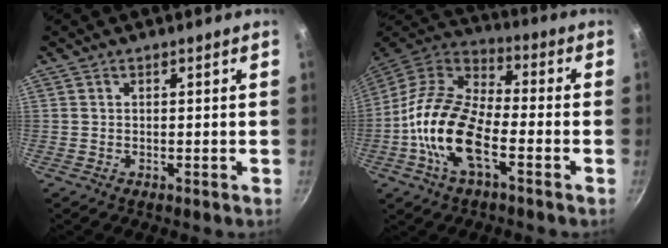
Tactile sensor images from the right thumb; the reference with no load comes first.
{"total": 17.0, "force": [-5.1, 7.8, 14.1], "torque": [-0.259, 0.038, -0.114]}